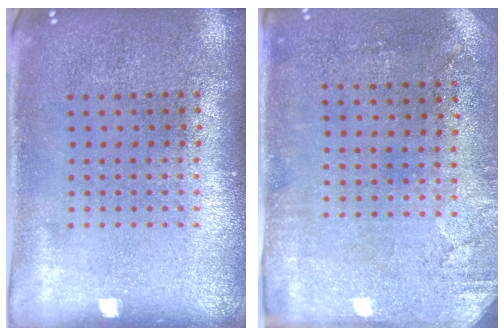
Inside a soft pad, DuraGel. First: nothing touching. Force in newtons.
{"total": 2.9, "press": 2.4, "slide": 1.7}